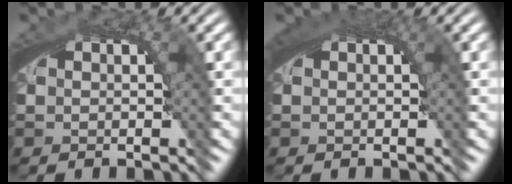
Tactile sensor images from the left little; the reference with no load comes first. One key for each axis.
{"total": 1.5, "fx": 0.7, "fy": 0.1, "fz": 1.3, "tx": -0.018, "ty": 0.005, "tz": 0.012}